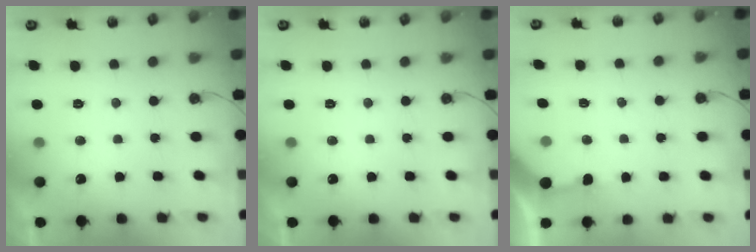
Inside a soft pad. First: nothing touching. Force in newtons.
{"total": 0.0}
{"total": 3.5, "press": 3.5, "slide": 0.2}